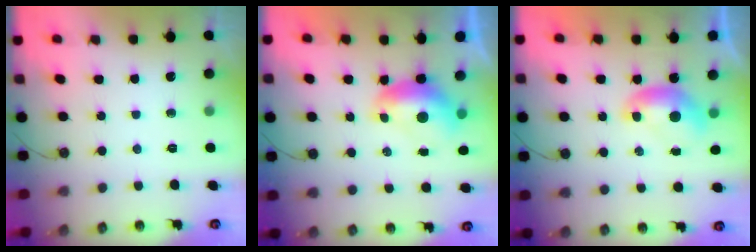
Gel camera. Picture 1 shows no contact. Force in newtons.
{"total": 1.3, "press": 1.0, "slide": 0.8}
{"total": 0.0}